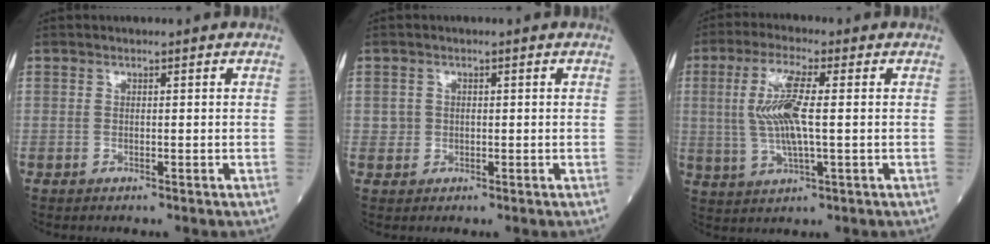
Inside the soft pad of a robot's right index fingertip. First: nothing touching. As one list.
[{"total": 1.5, "force": [0.0, 1.4, 0.3], "torque": [-0.004, 0.003, 0.001]}, {"total": 8.8, "force": [0.8, 1.4, 8.6], "torque": [-0.186, 0.002, 0.016]}]